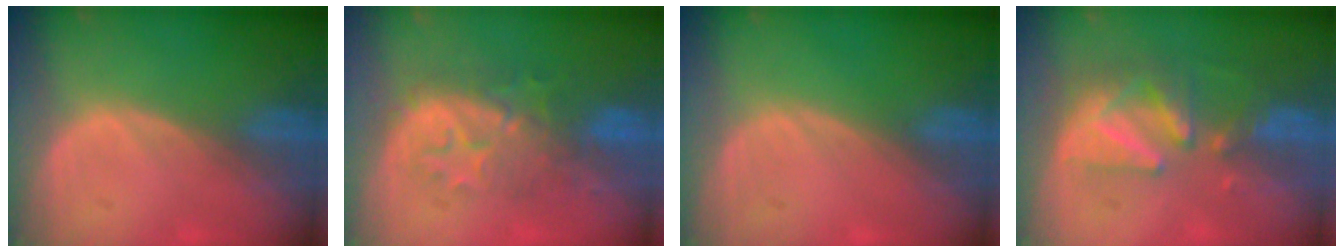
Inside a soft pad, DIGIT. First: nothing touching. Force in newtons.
{"total": 8.3, "press": 8.2, "slide": 1.4}
{"total": 0.0}
{"total": 8.5, "press": 7.8, "slide": 3.4}